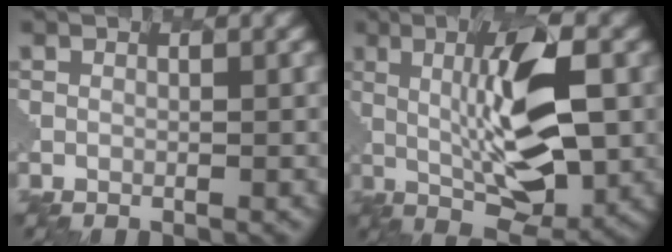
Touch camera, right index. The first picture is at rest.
{"total": 6.9, "force": [0.8, 2.0, 6.6], "torque": [-0.151, 0.009, -0.011]}